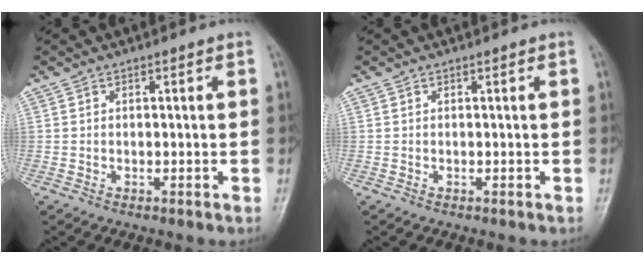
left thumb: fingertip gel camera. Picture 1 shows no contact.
{"total": 0.0}